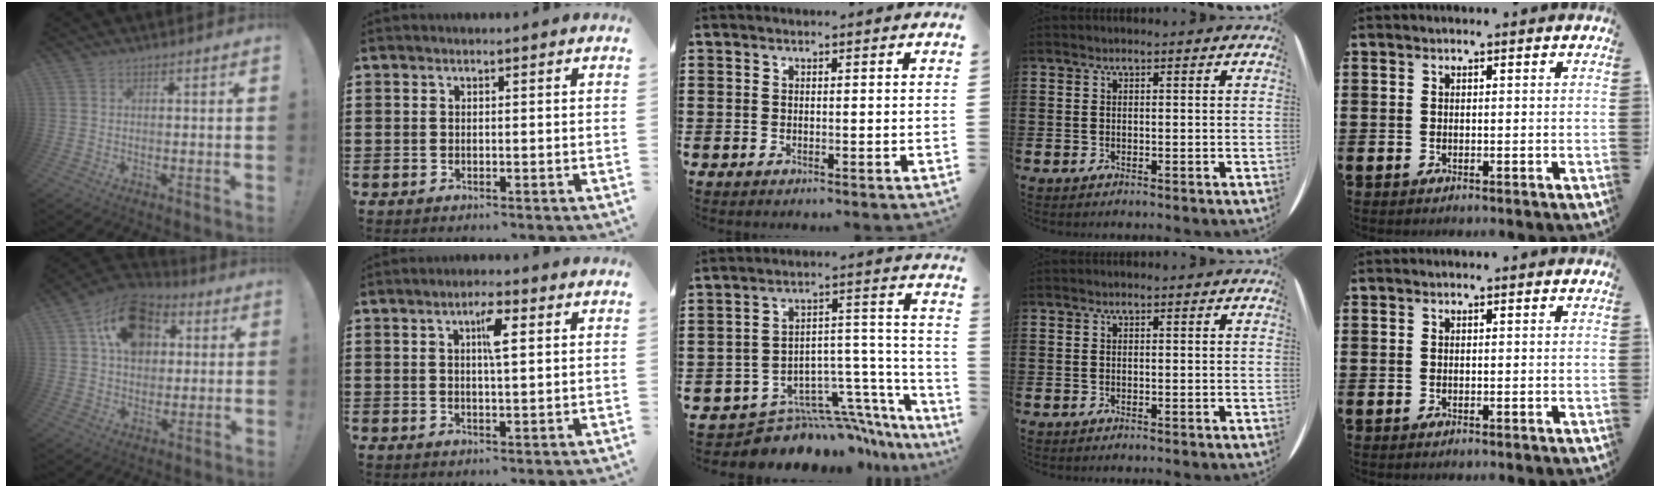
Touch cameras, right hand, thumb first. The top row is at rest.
{"thumb": {"total": 16.8, "force": [6.2, 12.4, 9.5], "torque": [-0.147, -0.011, 0.121]}, "index": {"total": 4.2, "force": [1.3, 1.1, 3.8], "torque": [-0.064, 0.003, 0.016]}, "middle": {"total": 9.2, "force": [-8.0, 3.7, 2.7], "torque": [-0.031, 0.020, -0.140]}}